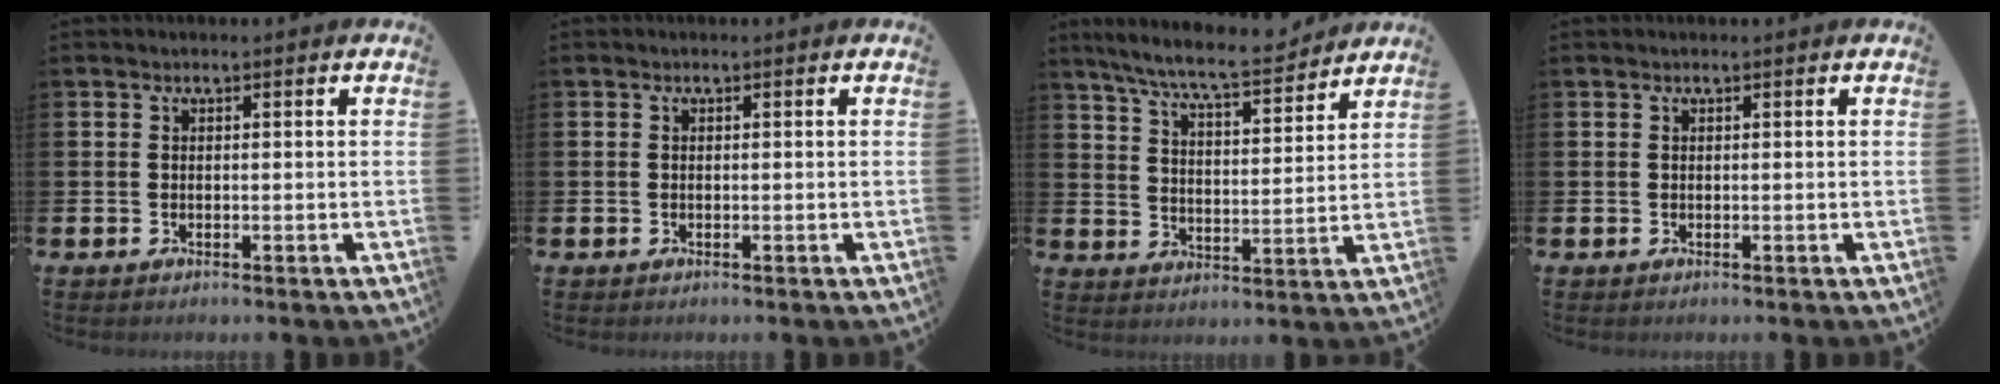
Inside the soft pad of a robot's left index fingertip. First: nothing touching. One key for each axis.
{"total": 0.0}
{"total": 8.1, "fx": 7.5, "fy": 0.7, "fz": 3.0, "tx": -0.090, "ty": -0.043, "tz": 0.133}
{"total": 0.0}